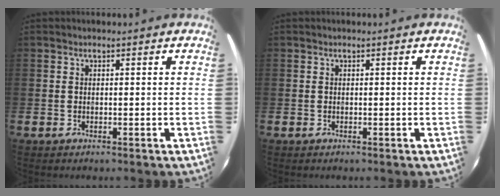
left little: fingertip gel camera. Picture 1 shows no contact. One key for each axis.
{"total": 0.0}